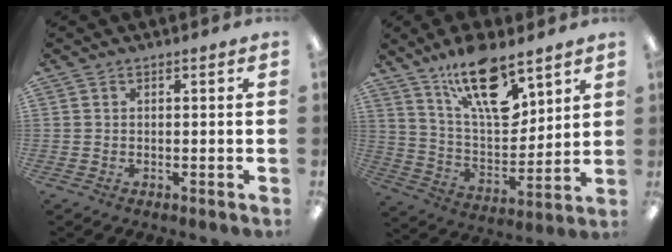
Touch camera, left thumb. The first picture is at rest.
{"total": 18.9, "force": [11.9, 7.9, 12.3], "torque": [-0.198, -0.061, 0.201]}